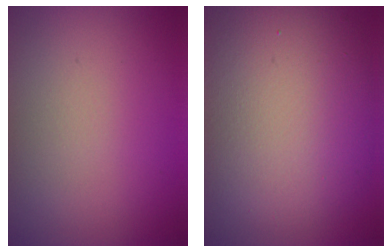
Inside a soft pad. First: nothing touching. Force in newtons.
{"total": 12.9, "press": 12.9, "slide": 0.4}